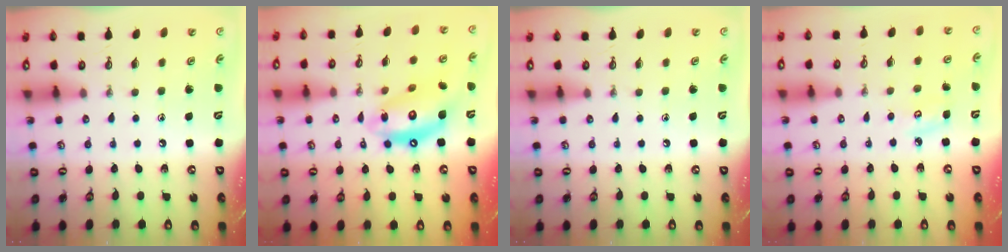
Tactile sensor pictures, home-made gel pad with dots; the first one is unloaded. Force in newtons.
{"total": 14.7, "press": 14.6, "slide": 1.4}
{"total": 0.0}
{"total": 5.0, "press": 4.9, "slide": 0.5}